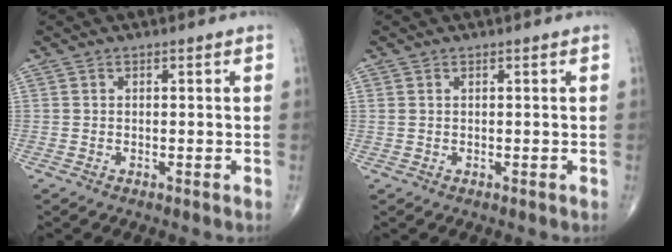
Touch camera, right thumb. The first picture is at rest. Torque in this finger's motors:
{"motor_torque": [0.23, -0.53, 0.14, 0.27, 0.05]}